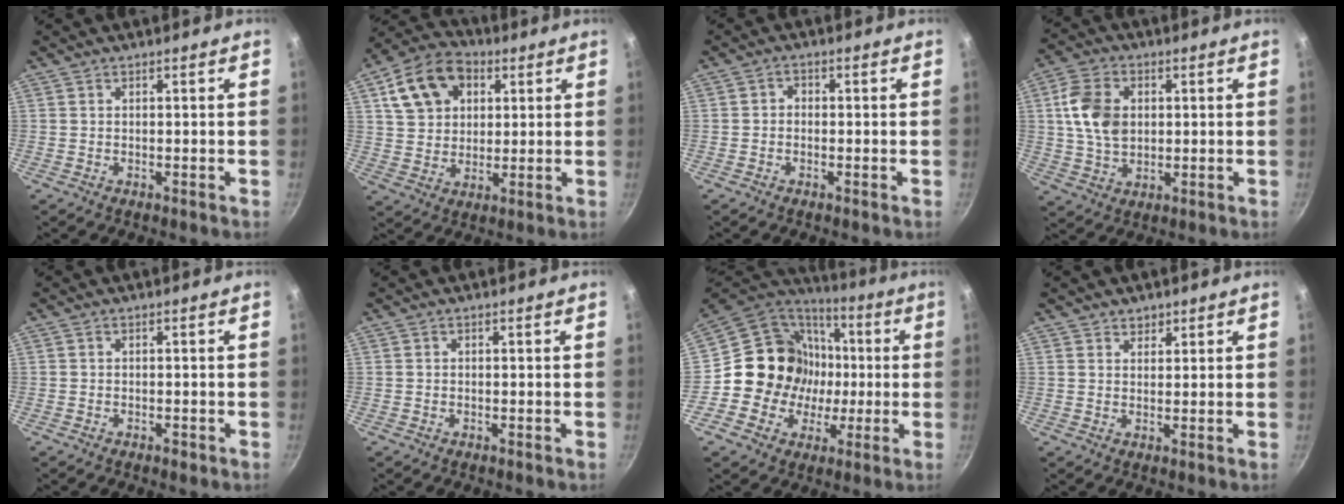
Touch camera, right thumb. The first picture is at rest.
{"total": 14.1, "force": [5.1, 10.4, 8.0], "torque": [-0.122, 0.008, 0.082]}
{"total": 1.4, "force": [-0.4, 1.2, 0.5], "torque": [-0.005, 0.005, -0.010]}
{"total": 10.3, "force": [1.7, 7.3, 7.1], "torque": [-0.117, 0.004, 0.031]}
{"total": 1.3, "force": [-0.8, 0.6, 0.8], "torque": [-0.018, 0.007, -0.011]}
{"total": 0.0}
{"total": 18.3, "force": [-0.2, 17.0, 6.8], "torque": [-0.087, 0.030, -0.002]}
{"total": 2.1, "force": [1.5, 1.4, 0.3], "torque": [0.009, -0.009, 0.022]}